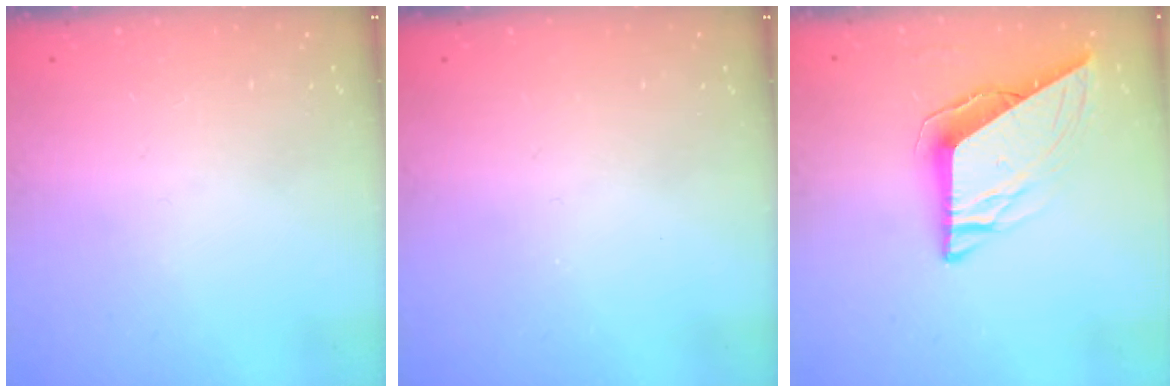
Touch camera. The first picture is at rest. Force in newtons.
{"total": 0.0}
{"total": 9.8, "press": 9.7, "slide": 1.1}